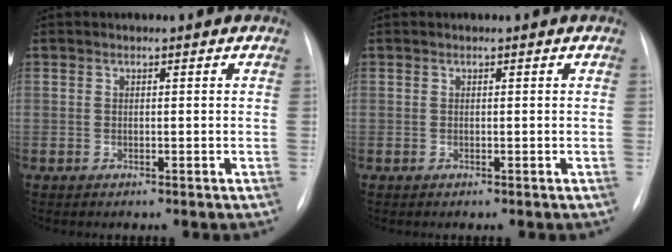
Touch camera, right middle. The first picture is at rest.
{"total": 0.0}